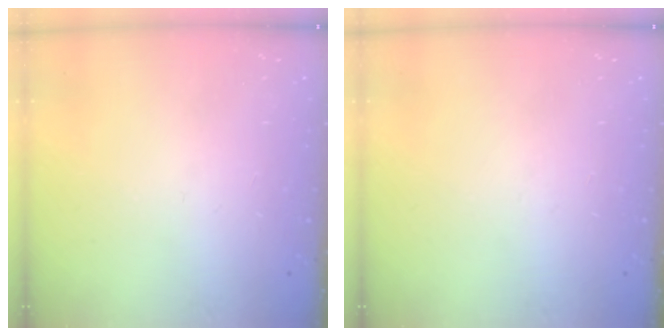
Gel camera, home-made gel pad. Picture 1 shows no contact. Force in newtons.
{"total": 0.0}